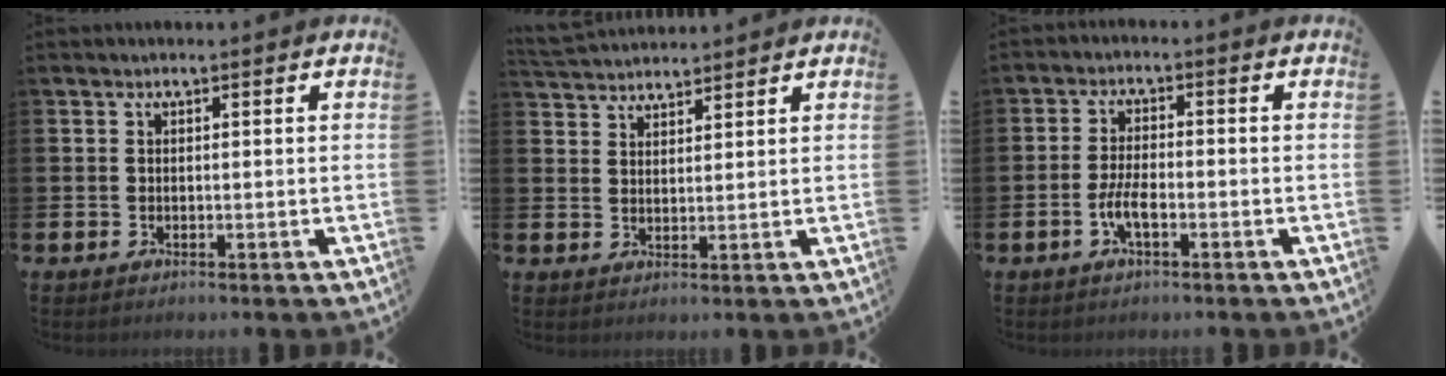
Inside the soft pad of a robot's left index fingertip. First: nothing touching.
{"total": 3.6, "force": [3.5, 0.7, 0.1], "torque": [-0.012, -0.016, 0.065]}
{"total": 3.8, "force": [-1.5, 1.2, 3.3], "torque": [-0.075, 0.004, -0.030]}